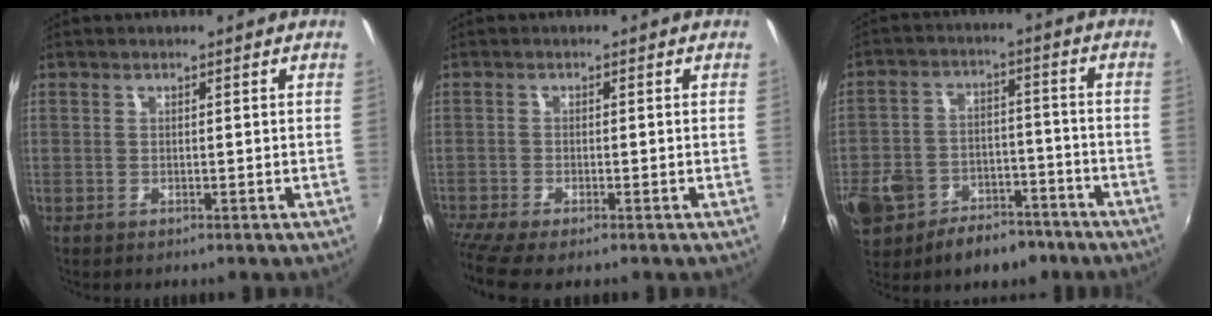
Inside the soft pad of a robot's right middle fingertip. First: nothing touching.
{"total": 4.8, "force": [-3.9, 0.1, 2.8], "torque": [-0.070, -0.028, -0.074]}
{"total": 17.8, "force": [-9.7, 11.9, 8.9], "torque": [-0.229, 0.002, -0.135]}